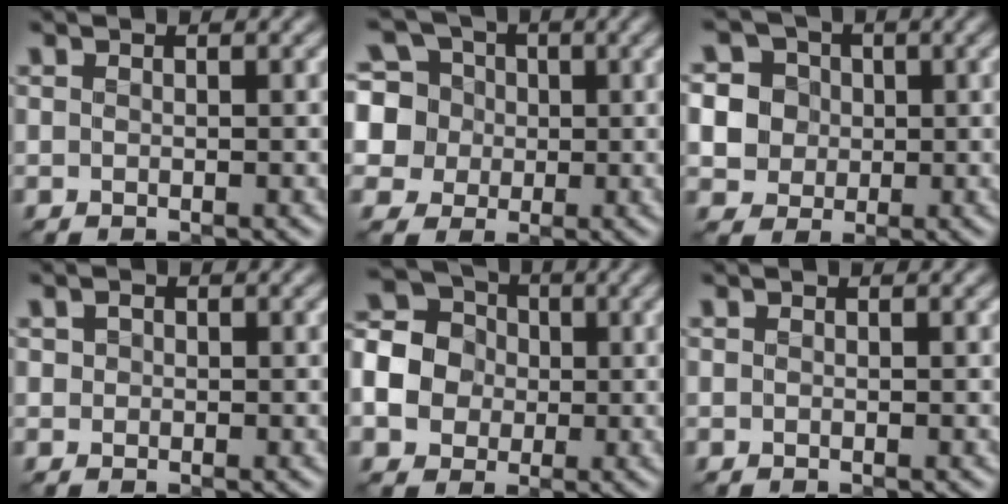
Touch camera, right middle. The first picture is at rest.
{"total": 8.9, "force": [1.5, 8.2, 3.0], "torque": [-0.082, 0.041, 0.016]}
{"total": 8.5, "force": [1.4, 7.8, 2.9], "torque": [-0.078, 0.034, 0.016]}
{"total": 0.8, "force": [0.2, 0.7, 0.3], "torque": [-0.003, -0.001, 0.000]}
{"total": 8.2, "force": [-0.6, 7.2, 3.9], "torque": [-0.106, 0.012, -0.037]}
{"total": 0.0}